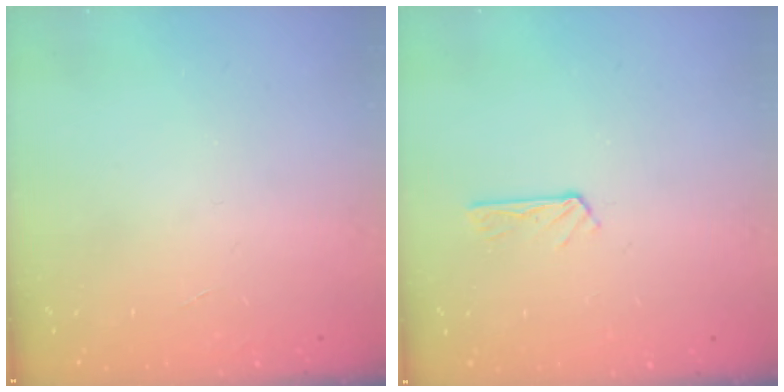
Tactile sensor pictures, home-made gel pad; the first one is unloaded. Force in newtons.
{"total": 2.9, "press": 2.9, "slide": 0.3}